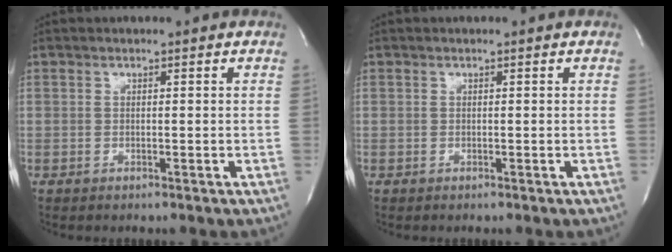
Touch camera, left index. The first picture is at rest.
{"total": 0.0}